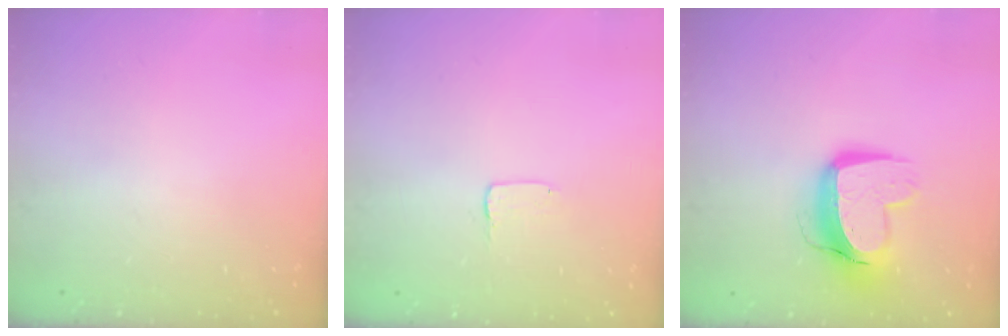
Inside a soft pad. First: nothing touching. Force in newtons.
{"total": 1.0, "press": 1.0, "slide": 0.1}
{"total": 14.0, "press": 14.0, "slide": 1.5}